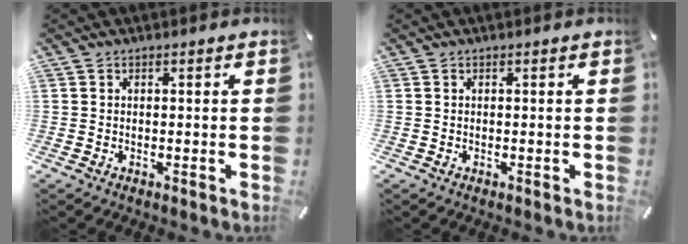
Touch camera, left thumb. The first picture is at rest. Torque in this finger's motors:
{"motor_torque": [0.01, 0.01, 0.00, 0.00, 0.00]}